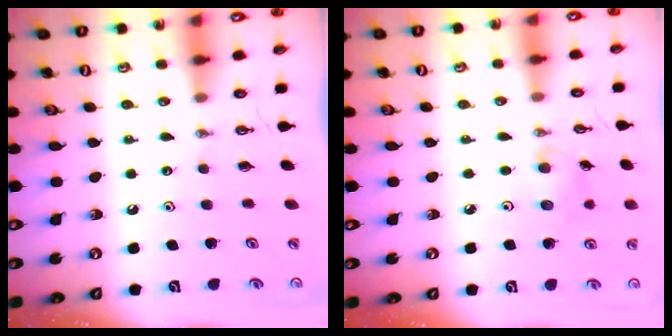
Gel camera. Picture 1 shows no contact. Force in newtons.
{"total": 6.3, "press": 4.7, "slide": 4.3}